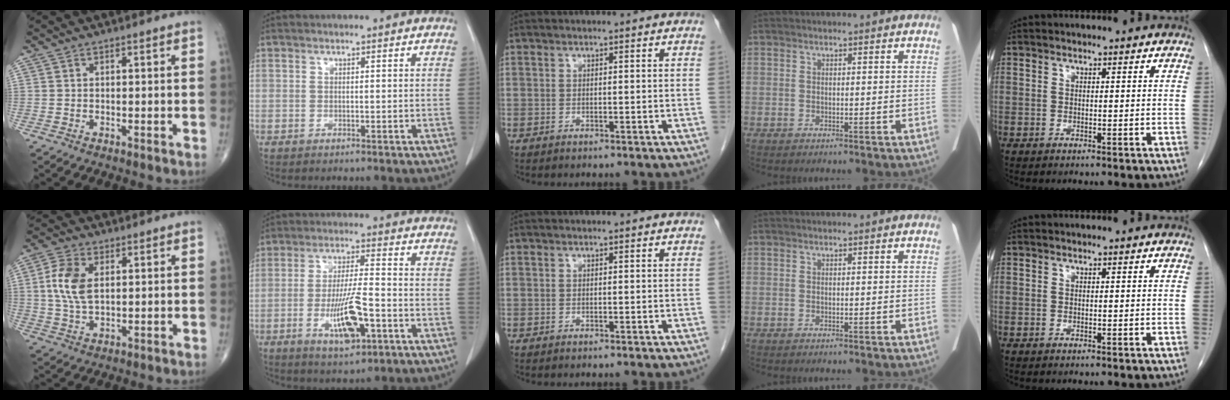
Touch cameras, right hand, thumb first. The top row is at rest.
{"thumb": {"total": 8.4, "force": [1.6, 4.8, 6.7], "torque": [-0.143, -0.001, 0.032]}, "index": {"total": 10.1, "force": [-3.7, 2.2, 9.1], "torque": [-0.172, -0.007, -0.059]}}